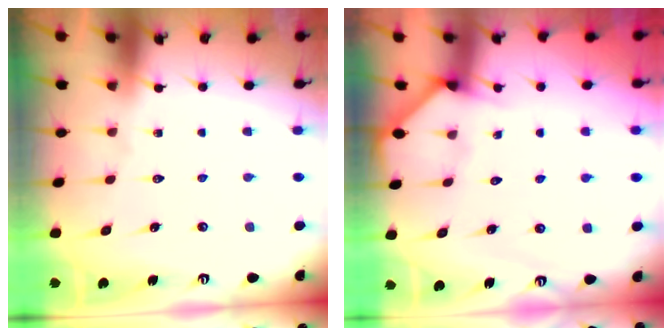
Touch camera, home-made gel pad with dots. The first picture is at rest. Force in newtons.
{"total": 2.2, "press": 2.2, "slide": 0.3}